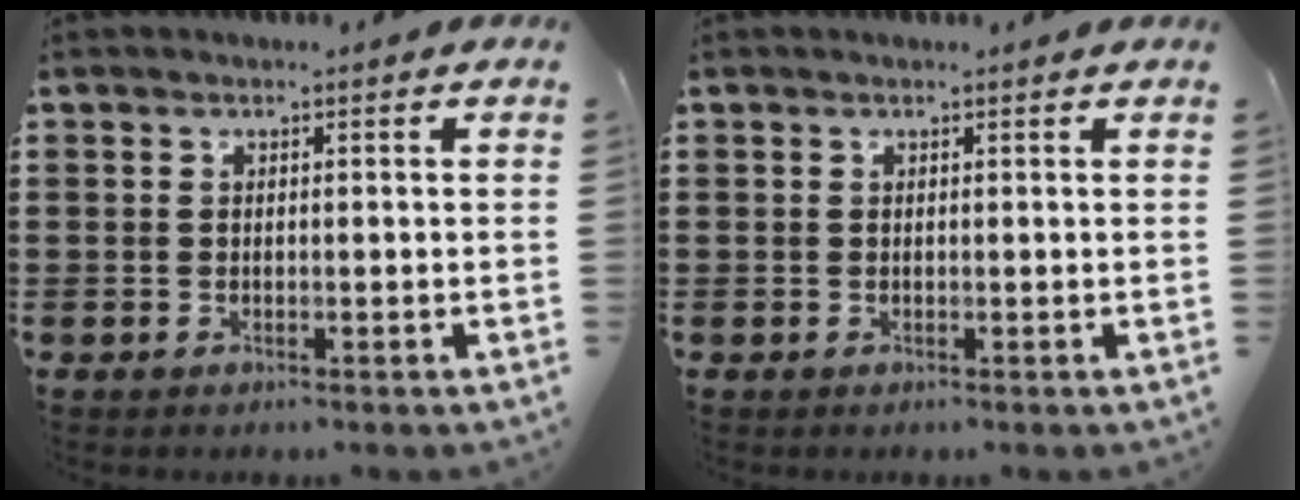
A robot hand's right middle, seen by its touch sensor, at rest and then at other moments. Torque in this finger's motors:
{"motor_torque": [-0.15, -0.14, -0.12, -0.02]}